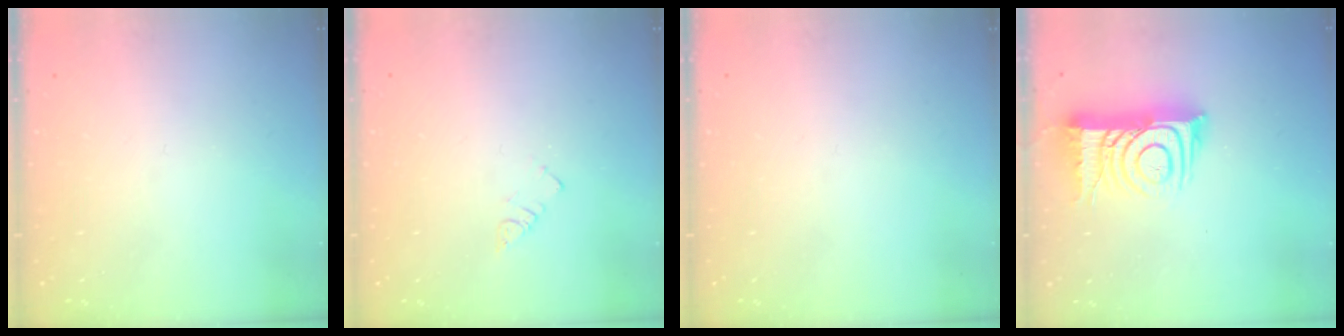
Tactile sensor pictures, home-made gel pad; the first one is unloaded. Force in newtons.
{"total": 2.3, "press": 2.3, "slide": 0.4}
{"total": 0.0}
{"total": 14.0, "press": 14.0, "slide": 1.0}